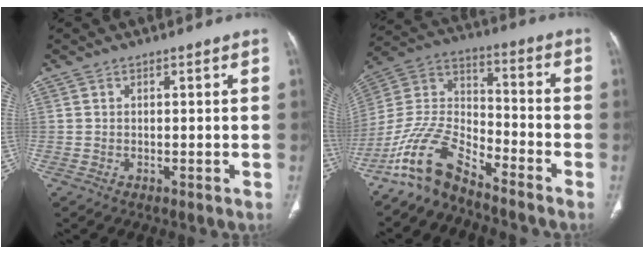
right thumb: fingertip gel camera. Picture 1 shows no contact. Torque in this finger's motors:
{"motor_torque": [0.32, 0.23, 1.47, -1.30, 0.39]}